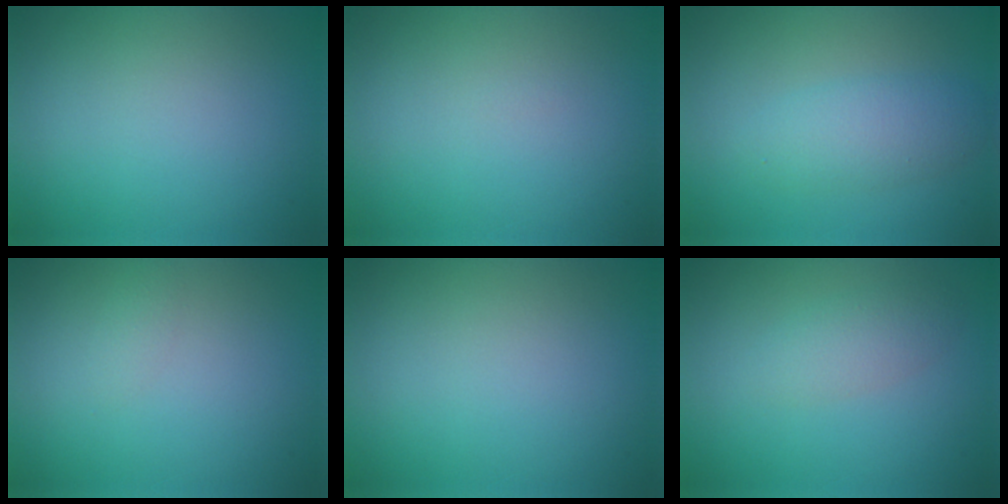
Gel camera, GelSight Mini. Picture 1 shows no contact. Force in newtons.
{"total": 0.0}
{"total": 2.8, "press": 2.8, "slide": 0.2}
{"total": 0.7, "press": 0.7, "slide": 0.1}
{"total": 0.0}
{"total": 1.8, "press": 1.8, "slide": 0.1}